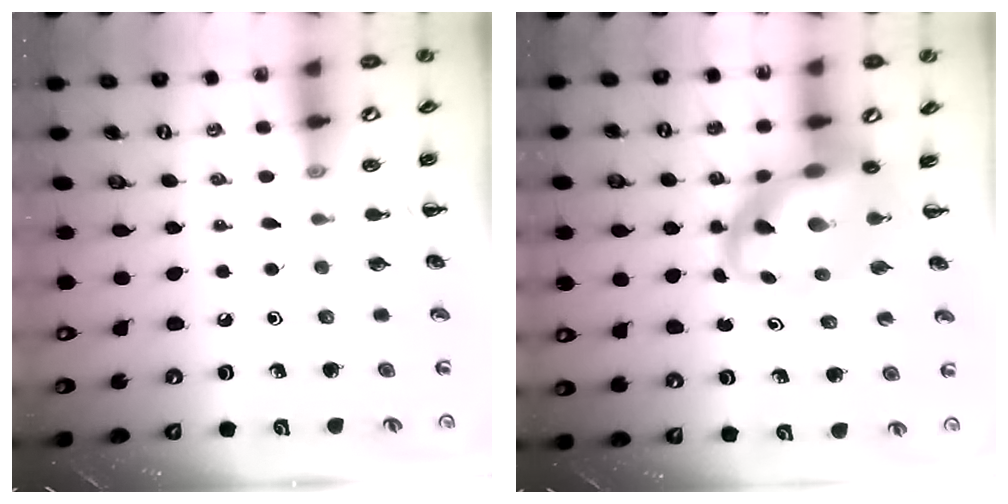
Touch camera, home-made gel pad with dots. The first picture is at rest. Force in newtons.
{"total": 8.4, "press": 8.1, "slide": 2.3}